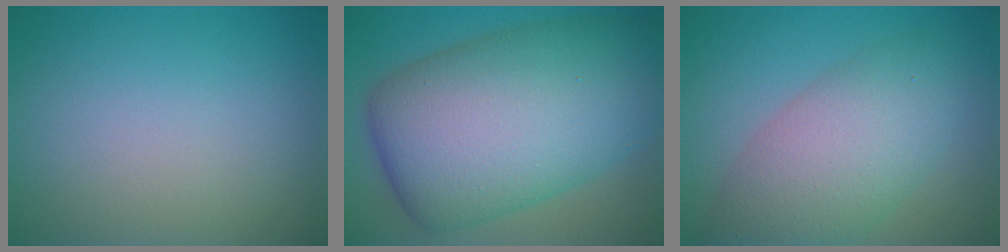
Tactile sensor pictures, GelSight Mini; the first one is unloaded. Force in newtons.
{"total": 15.1, "press": 15.1, "slide": 0.1}
{"total": 7.1, "press": 7.1, "slide": 0.3}